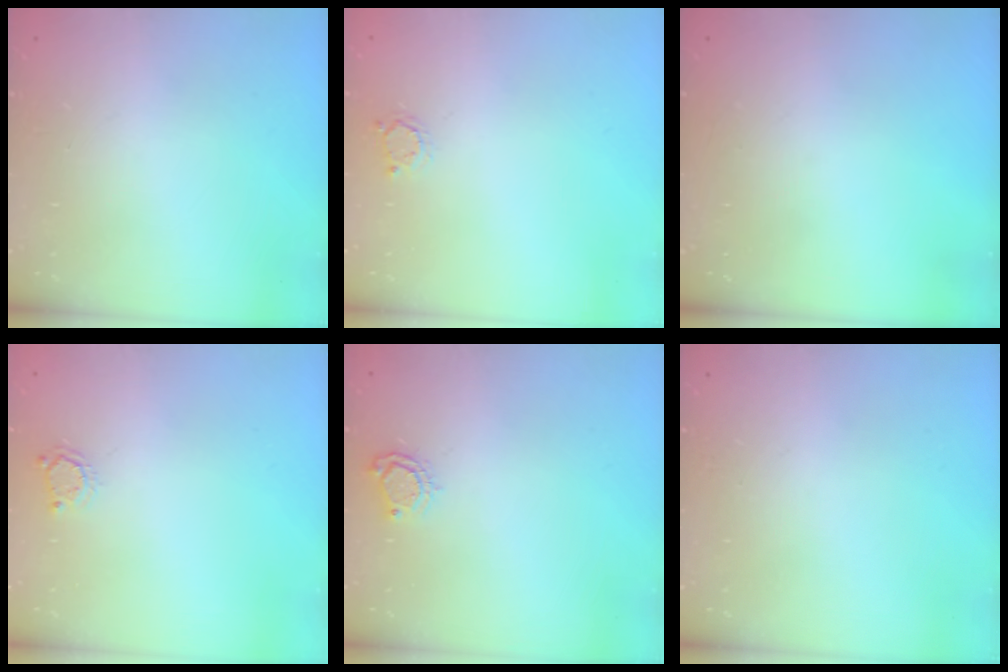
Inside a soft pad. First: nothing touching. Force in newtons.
{"total": 2.5, "press": 2.5, "slide": 0.4}
{"total": 0.0}
{"total": 3.1, "press": 3.0, "slide": 0.5}
{"total": 5.5, "press": 5.5, "slide": 0.6}
{"total": 0.0}